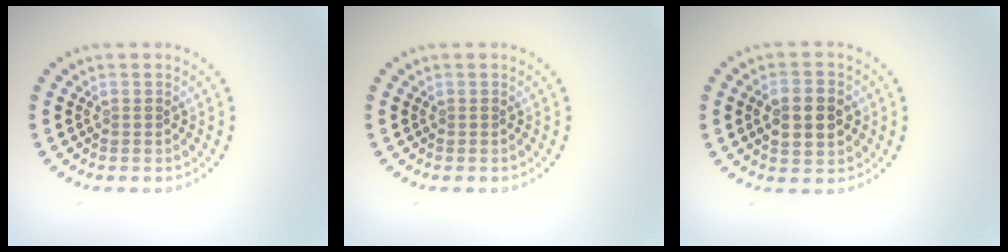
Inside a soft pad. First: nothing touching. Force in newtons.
{"total": 0.0}
{"total": 4.5, "press": 4.5, "slide": 0.0}